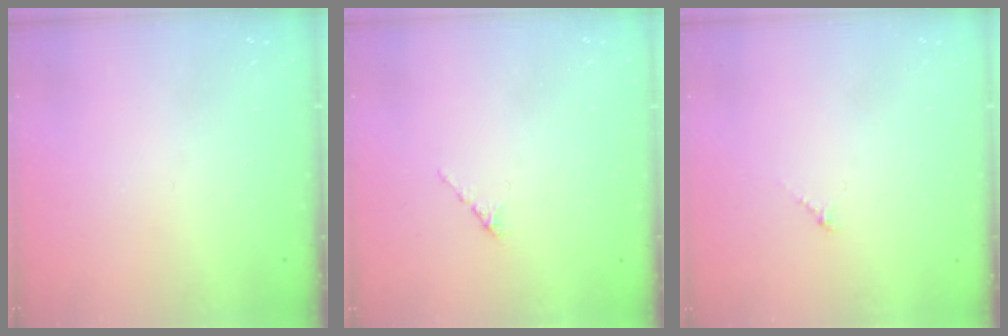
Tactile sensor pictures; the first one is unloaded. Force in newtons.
{"total": 0.0}
{"total": 0.8, "press": 0.6, "slide": 0.4}